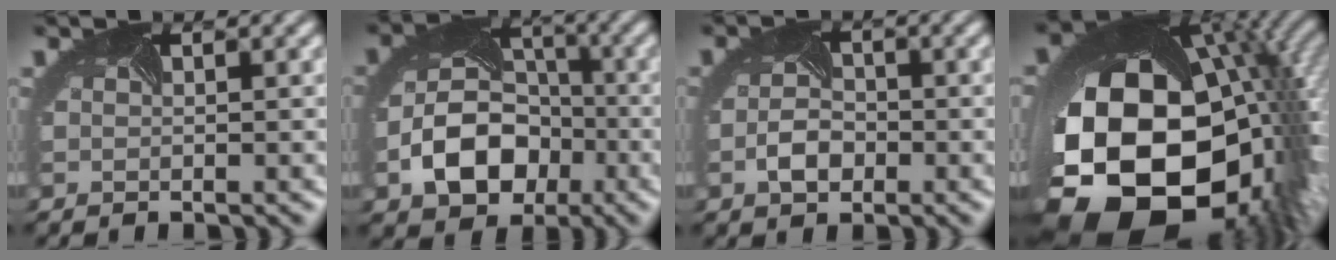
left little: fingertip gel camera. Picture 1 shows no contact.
{"total": 7.6, "force": [-2.9, 5.4, 4.5], "torque": [-0.089, -0.016, -0.048]}
{"total": 2.7, "force": [-1.1, 1.7, 1.8], "torque": [-0.042, -0.004, -0.022]}
{"total": 22.1, "force": [-3.9, 15.0, 15.8], "torque": [-0.316, -0.085, -0.032]}